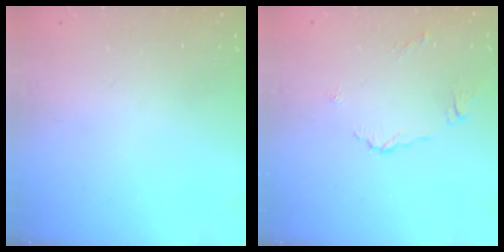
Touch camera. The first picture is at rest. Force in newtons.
{"total": 5.7, "press": 5.7, "slide": 0.5}